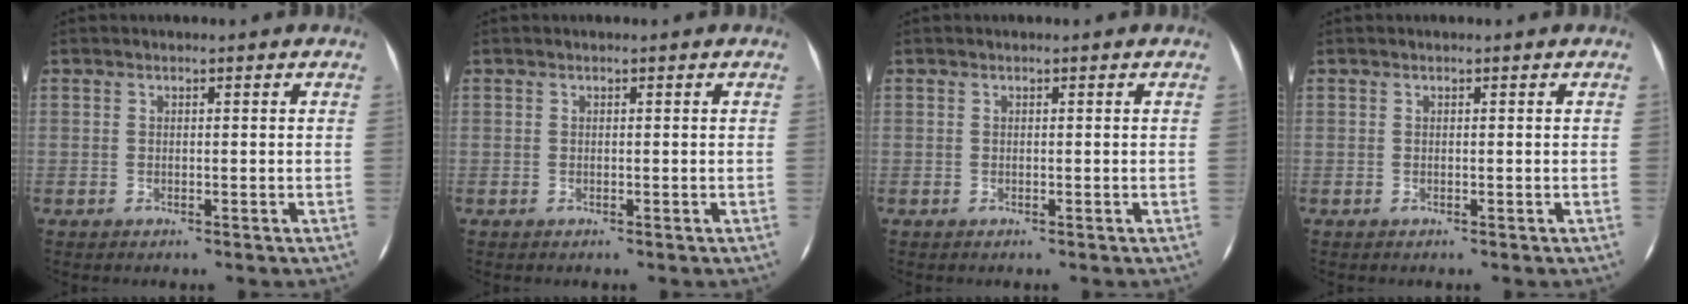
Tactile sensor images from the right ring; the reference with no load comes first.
{"total": 0.0}
{"total": 0.0}
{"total": 0.0}